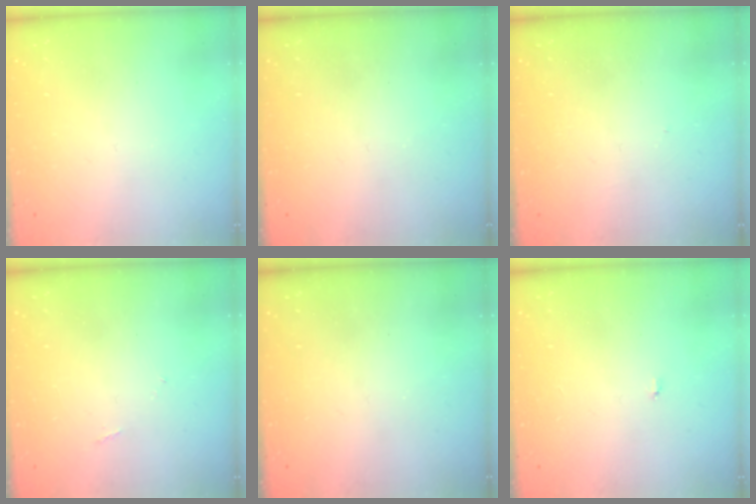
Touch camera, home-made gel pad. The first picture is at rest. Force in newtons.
{"total": 0.0}
{"total": 3.3, "press": 3.3, "slide": 0.4}
{"total": 4.0, "press": 4.0, "slide": 0.6}
{"total": 0.0}
{"total": 2.9, "press": 2.9, "slide": 0.3}